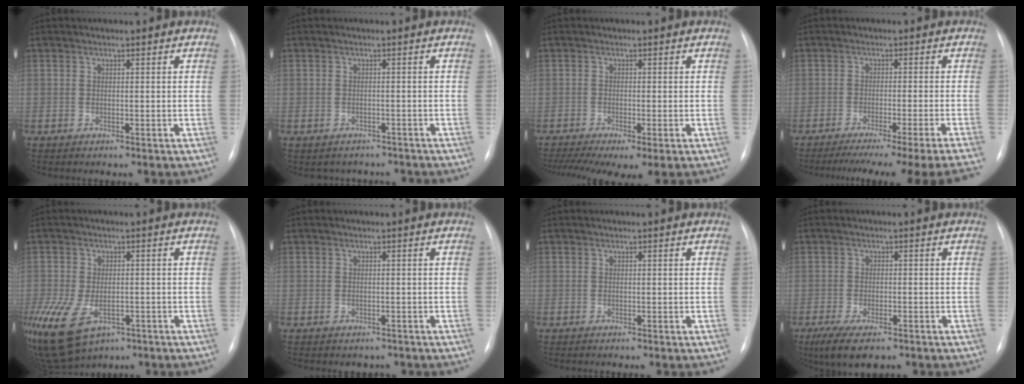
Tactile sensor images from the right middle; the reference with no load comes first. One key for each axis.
{"total": 3.9, "fx": -3.3, "fy": 2.0, "fz": 0.0, "tx": 0.000, "ty": 0.015, "tz": -0.038}
{"total": 8.9, "fx": -5.9, "fy": 2.1, "fz": 6.4, "tx": -0.110, "ty": -0.017, "tz": -0.096}
{"total": 15.9, "fx": -13.7, "fy": -2.7, "fz": 7.6, "tx": -0.069, "ty": -0.046, "tz": -0.187}
{"total": 18.2, "fx": -8.4, "fy": 12.0, "fz": 10.9, "tx": -0.298, "ty": -0.025, "tz": -0.124}
{"total": 1.7, "fx": -1.3, "fy": 1.0, "fz": 0.2, "tx": -0.005, "ty": 0.002, "tz": -0.015}
{"total": 0.0}
{"total": 6.6, "fx": -4.4, "fy": 2.1, "fz": 4.4, "tx": -0.079, "ty": -0.015, "tz": -0.069}